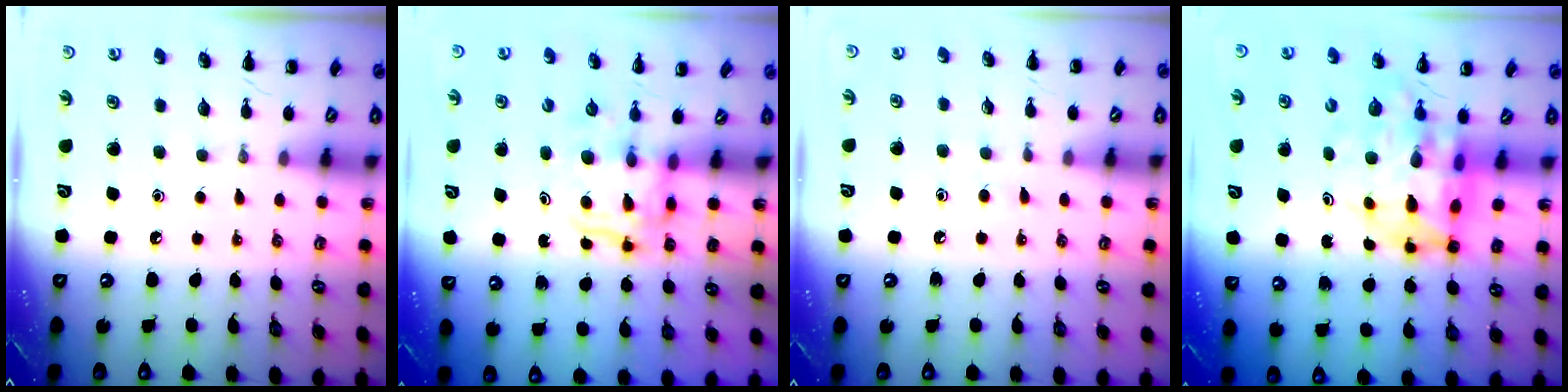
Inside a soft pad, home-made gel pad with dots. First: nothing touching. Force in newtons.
{"total": 3.4, "press": 3.3, "slide": 0.3}
{"total": 3.9, "press": 3.6, "slide": 1.5}
{"total": 11.0, "press": 10.4, "slide": 3.4}